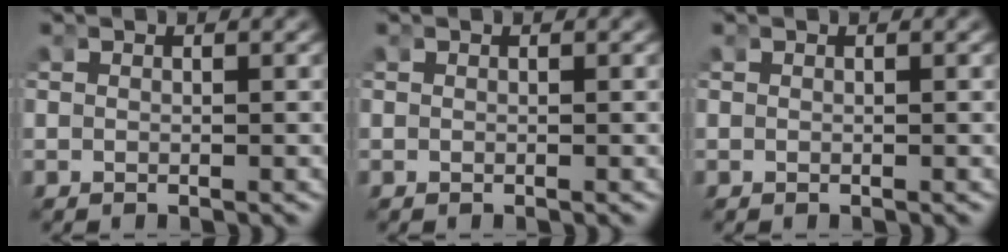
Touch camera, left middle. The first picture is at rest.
{"total": 0.0}
{"total": 0.0}